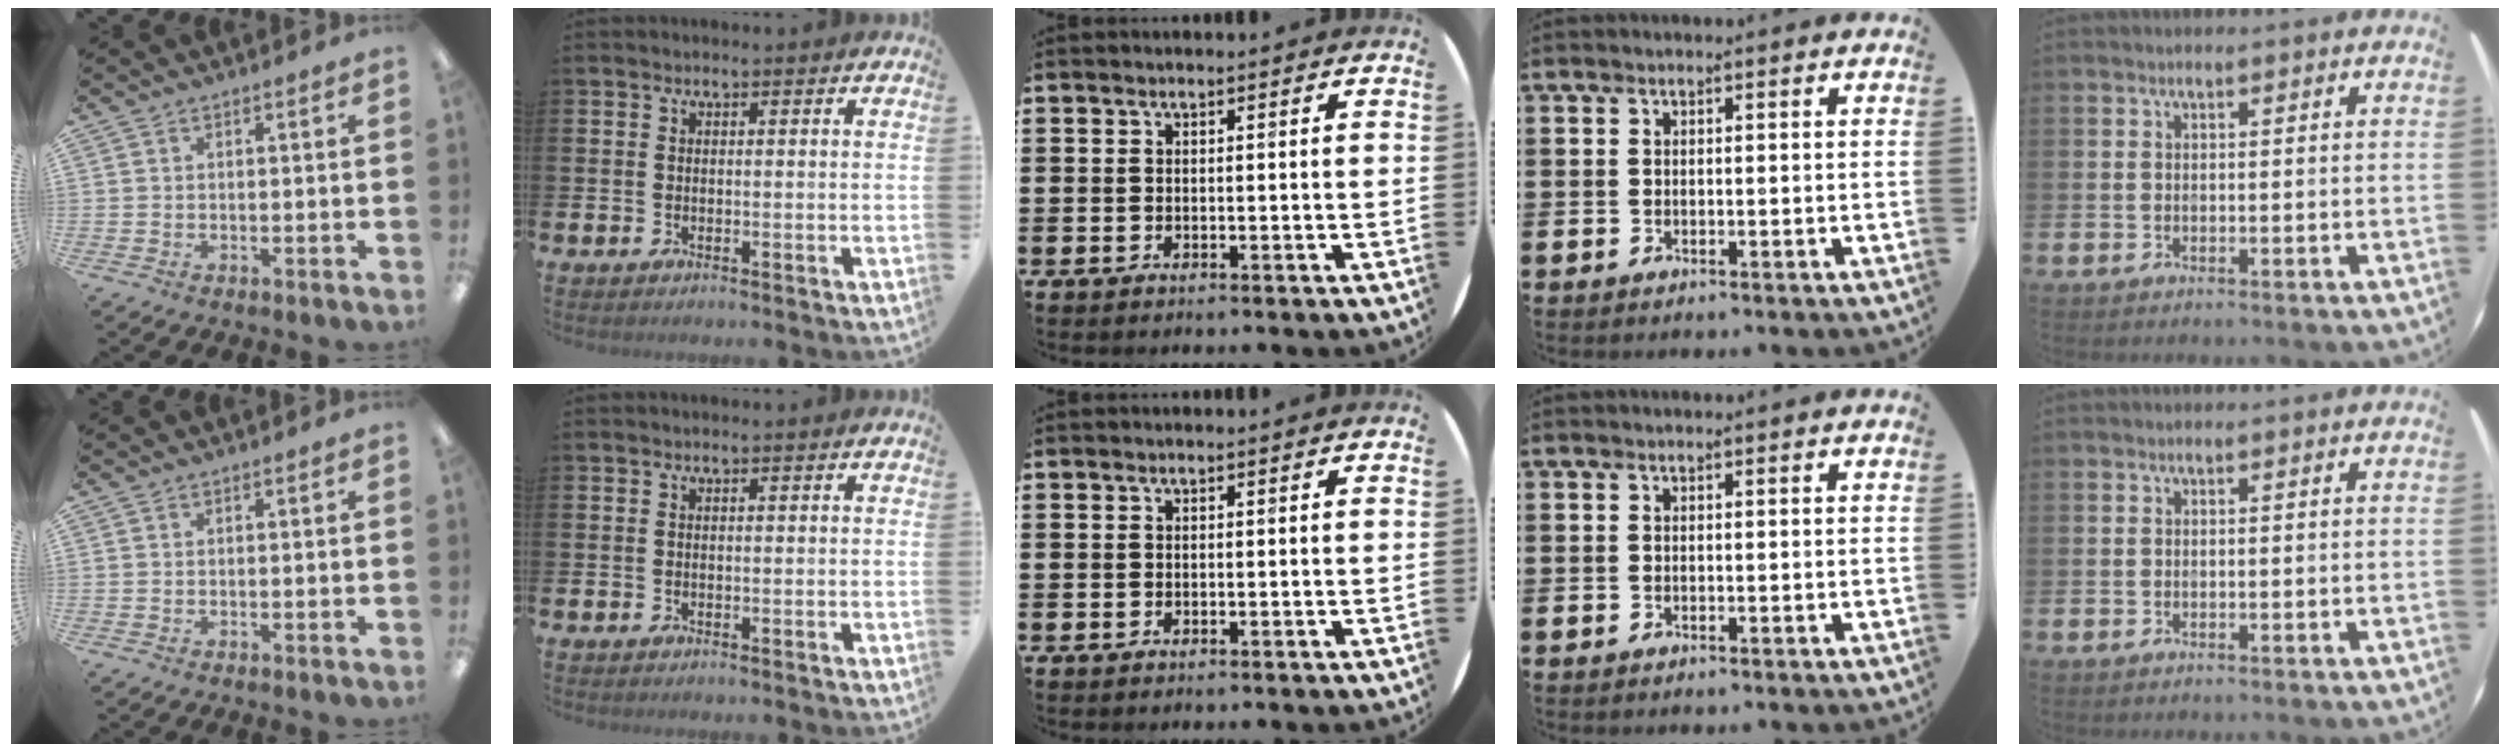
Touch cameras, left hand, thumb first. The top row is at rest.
{}